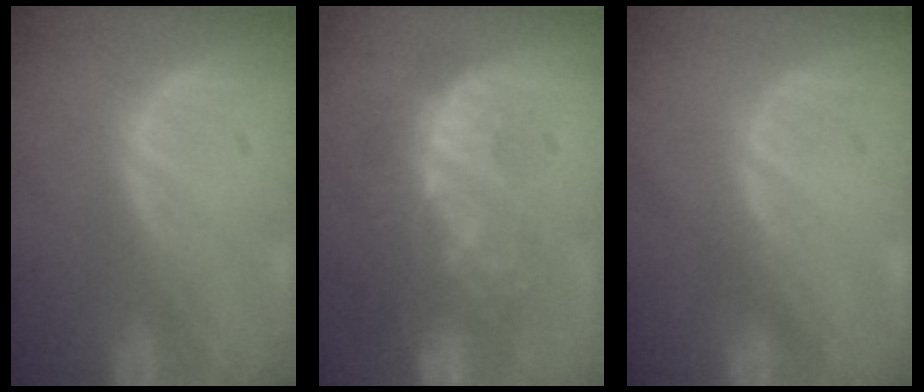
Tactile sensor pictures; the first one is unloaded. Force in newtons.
{"total": 9.4, "press": 8.9, "slide": 3.0}
{"total": 0.0}